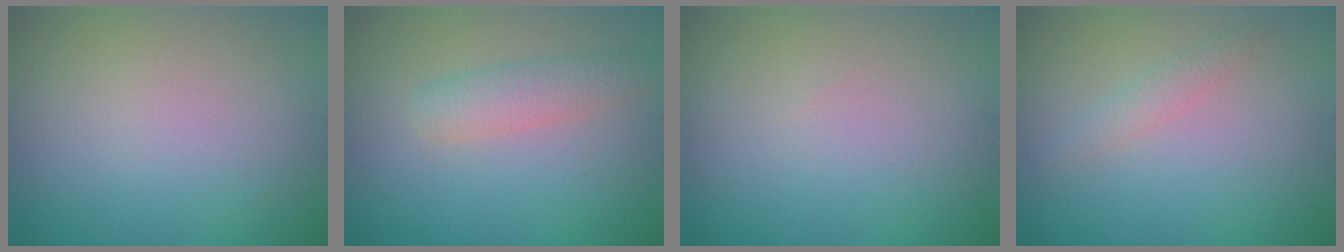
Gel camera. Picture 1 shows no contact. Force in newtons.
{"total": 2.6, "press": 2.6, "slide": 0.2}
{"total": 0.0}
{"total": 1.2, "press": 1.2, "slide": 0.0}